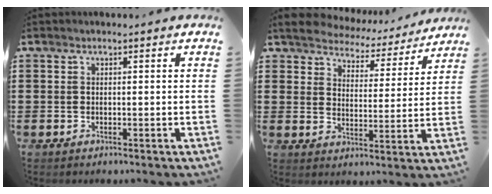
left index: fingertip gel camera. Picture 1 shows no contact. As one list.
[{"total": 4.7, "force": [4.6, 0.3, -0.1], "torque": [-0.029, -0.036, 0.077]}]